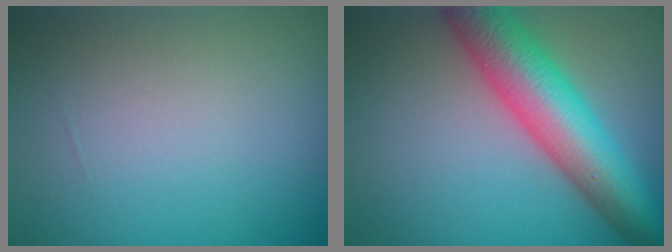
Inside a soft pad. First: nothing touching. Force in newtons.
{"total": 9.3, "press": 9.3, "slide": 0.3}